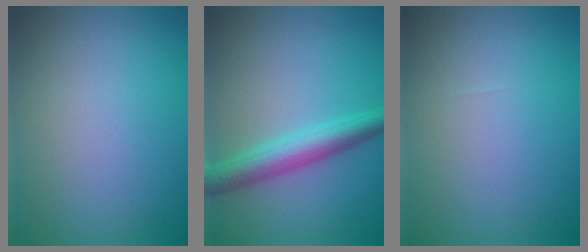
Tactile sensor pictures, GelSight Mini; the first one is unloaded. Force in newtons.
{"total": 4.4, "press": 4.4, "slide": 0.2}
{"total": 0.0}